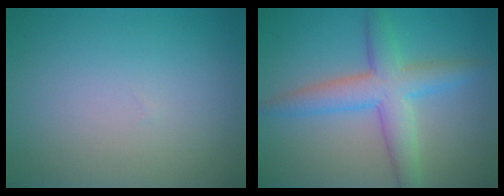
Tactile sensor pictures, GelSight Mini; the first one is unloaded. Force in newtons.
{"total": 5.2, "press": 5.2, "slide": 0.2}